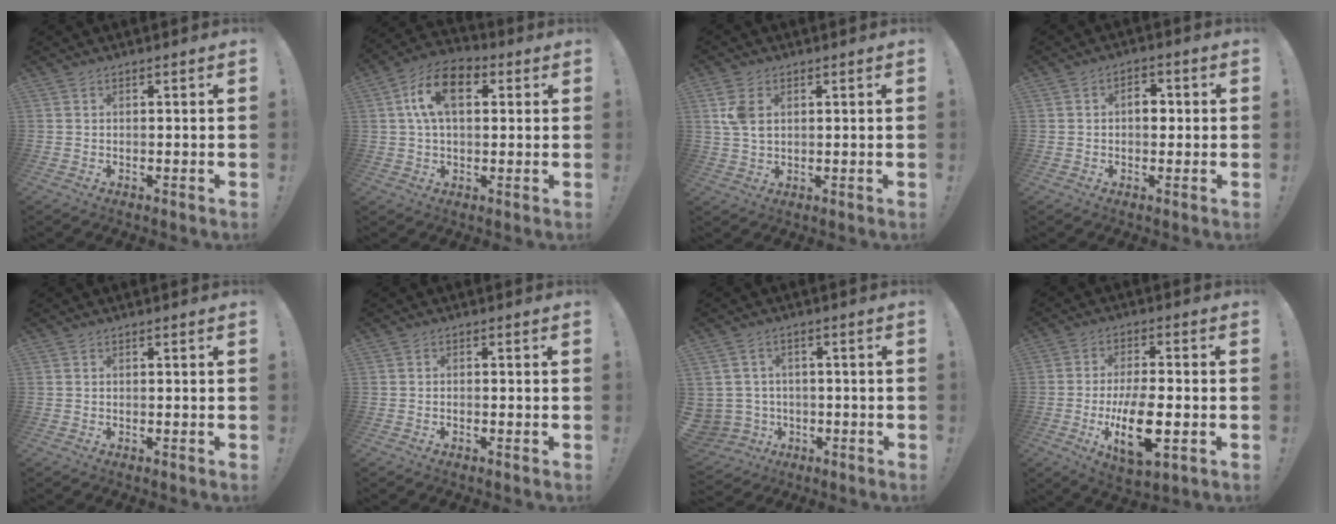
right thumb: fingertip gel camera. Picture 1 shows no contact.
{"total": 12.5, "force": [3.5, 7.2, 9.7], "torque": [-0.174, 0.015, 0.066]}
{"total": 5.9, "force": [1.9, 3.8, 4.1], "torque": [-0.082, 0.000, 0.038]}
{"total": 4.6, "force": [-0.1, 3.3, 3.2], "torque": [-0.047, 0.010, -0.007]}
{"total": 0.0}
{"total": 0.7, "force": [-0.7, 0.1, 0.1], "torque": [-0.008, 0.004, -0.011]}
{"total": 5.9, "force": [0.0, 5.7, 1.5], "torque": [-0.042, 0.001, 0.009]}
{"total": 14.0, "force": [-3.7, 6.1, 12.0], "torque": [-0.209, 0.000, -0.060]}